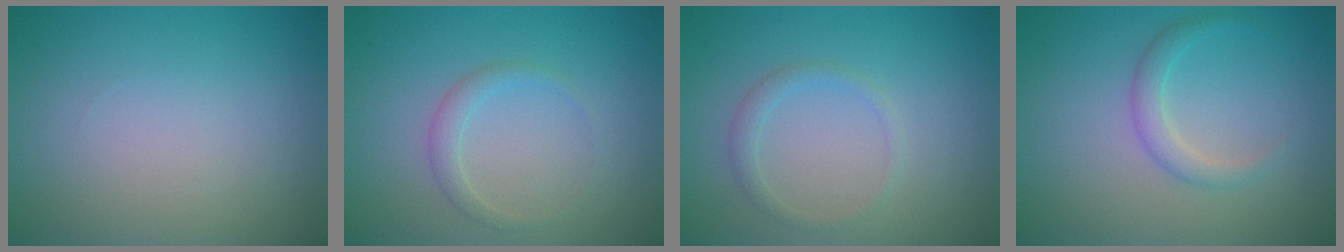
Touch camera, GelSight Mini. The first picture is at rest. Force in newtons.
{"total": 1.4, "press": 1.4, "slide": 0.0}
{"total": 1.2, "press": 1.1, "slide": 0.1}
{"total": 1.8, "press": 1.8, "slide": 0.2}